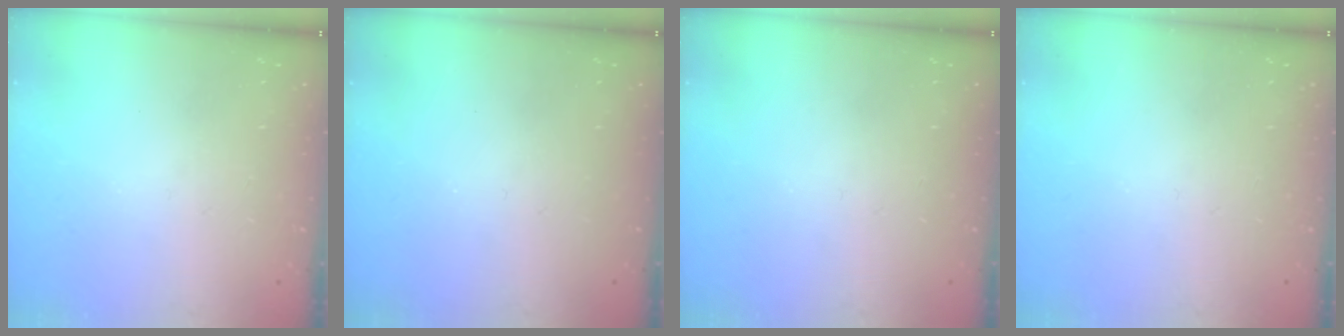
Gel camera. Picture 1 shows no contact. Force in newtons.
{"total": 0.0}
{"total": 0.0}
{"total": 0.0}